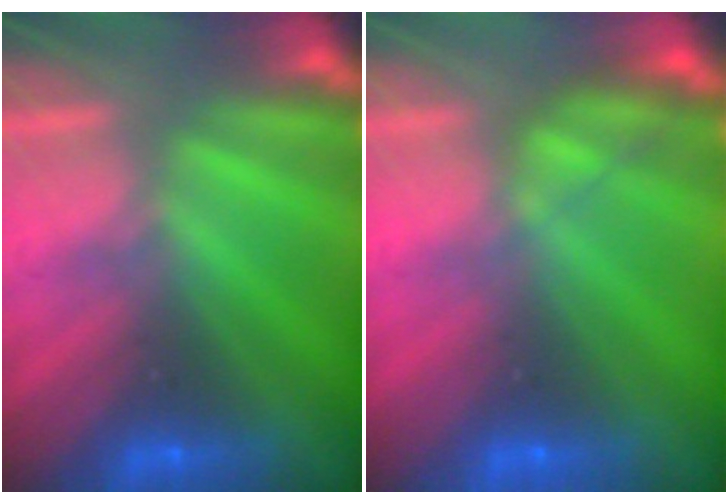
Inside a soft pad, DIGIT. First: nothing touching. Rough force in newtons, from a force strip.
{"total": 1.7}